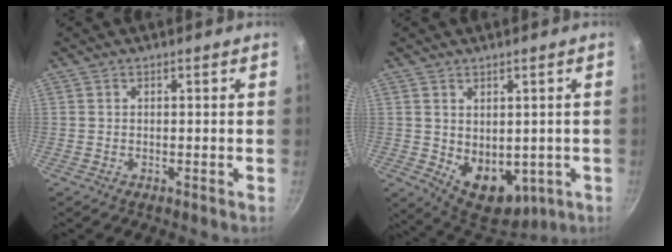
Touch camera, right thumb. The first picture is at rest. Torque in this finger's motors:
{"motor_torque": [-0.52, 0.92, 0.50, 0.57, 0.07]}